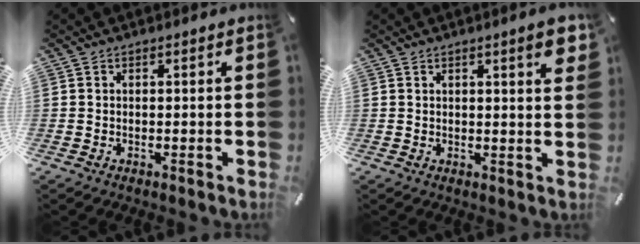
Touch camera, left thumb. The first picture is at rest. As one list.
[{"total": 5.0, "force": [2.4, 0.9, 4.3], "torque": [-0.062, -0.010, 0.035]}]